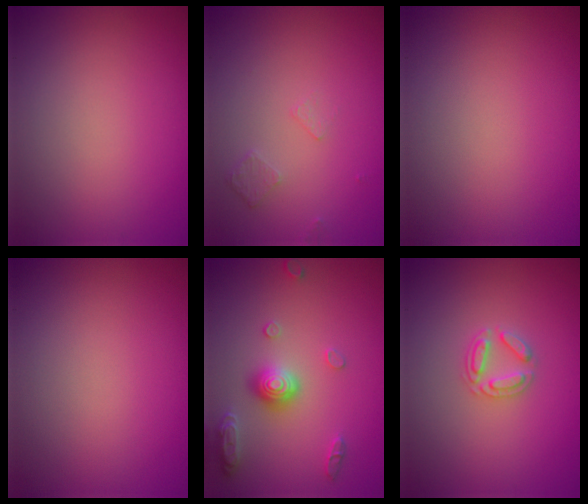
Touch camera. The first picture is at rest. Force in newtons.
{"total": 0.8, "press": 0.6, "slide": 0.5}
{"total": 0.0}
{"total": 0.0}
{"total": 2.9, "press": 2.9, "slide": 0.2}
{"total": 2.2, "press": 2.2, "slide": 0.3}